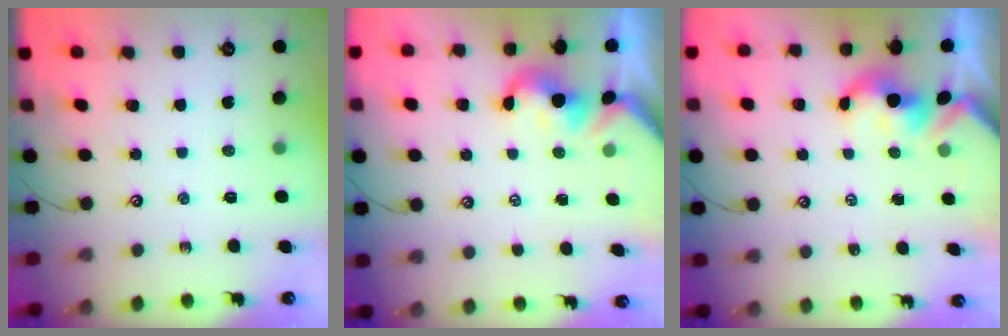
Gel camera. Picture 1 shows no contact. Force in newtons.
{"total": 0.0}
{"total": 2.0, "press": 2.0, "slide": 0.2}